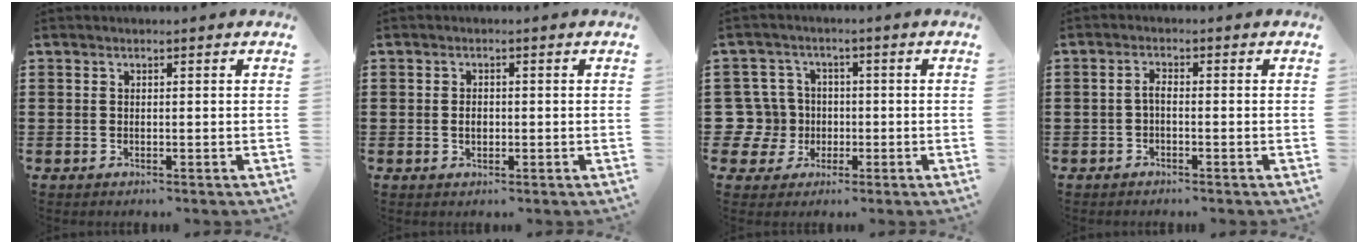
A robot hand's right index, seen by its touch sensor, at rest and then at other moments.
{"total": 1.8, "force": [-0.2, 1.0, 1.4], "torque": [-0.029, 0.006, -0.004]}
{"total": 7.4, "force": [-0.5, 7.1, 2.1], "torque": [-0.095, 0.011, -0.011]}
{"total": 1.6, "force": [-0.7, 0.5, 1.3], "torque": [-0.027, 0.001, -0.015]}